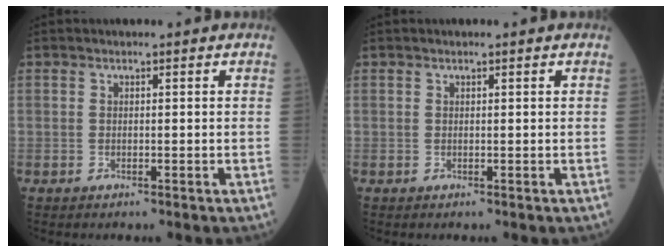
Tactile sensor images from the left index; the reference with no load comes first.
{"total": 0.7, "force": [0.7, 0.0, 0.2], "torque": [-0.007, 0.007, 0.012]}